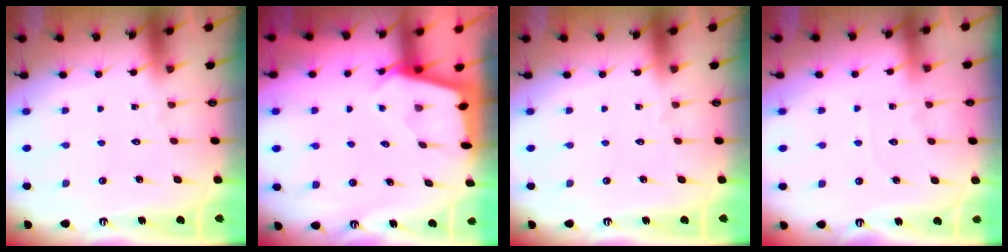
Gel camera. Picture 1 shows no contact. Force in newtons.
{"total": 2.4, "press": 2.4, "slide": 0.3}
{"total": 0.0}
{"total": 5.0, "press": 5.0, "slide": 0.7}